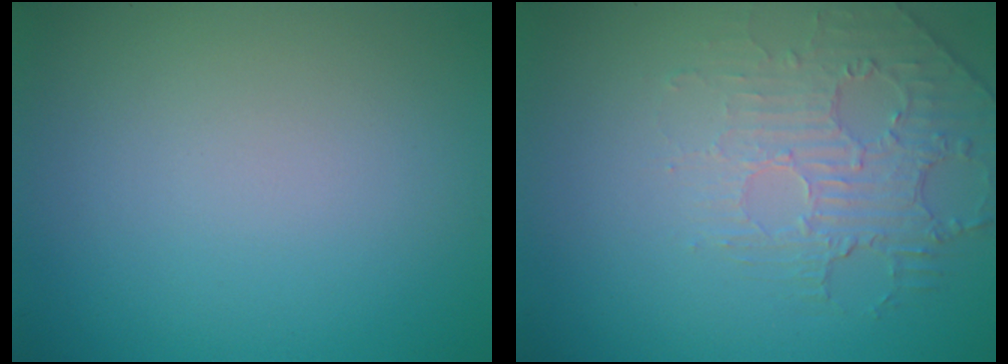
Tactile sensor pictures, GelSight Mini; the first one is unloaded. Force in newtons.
{"total": 2.3, "press": 1.5, "slide": 1.7}